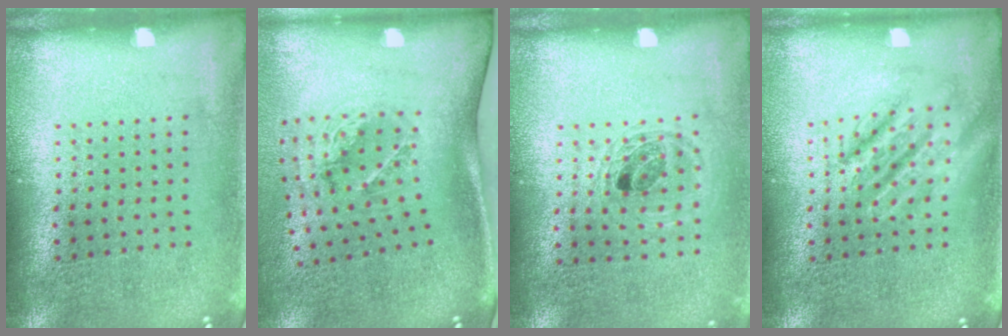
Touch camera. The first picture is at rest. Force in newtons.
{"total": 2.1, "press": 1.2, "slide": 1.7}
{"total": 1.0, "press": 0.9, "slide": 0.2}
{"total": 2.5, "press": 2.5, "slide": 0.3}